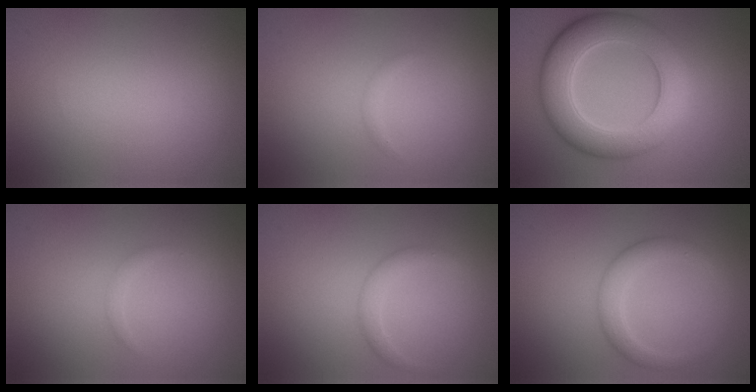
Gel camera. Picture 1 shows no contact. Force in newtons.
{"total": 0.6, "press": 0.6, "slide": 0.0}
{"total": 8.5, "press": 8.4, "slide": 0.4}
{"total": 0.7, "press": 0.7, "slide": 0.1}
{"total": 1.6, "press": 1.6, "slide": 0.1}
{"total": 2.8, "press": 2.8, "slide": 0.2}